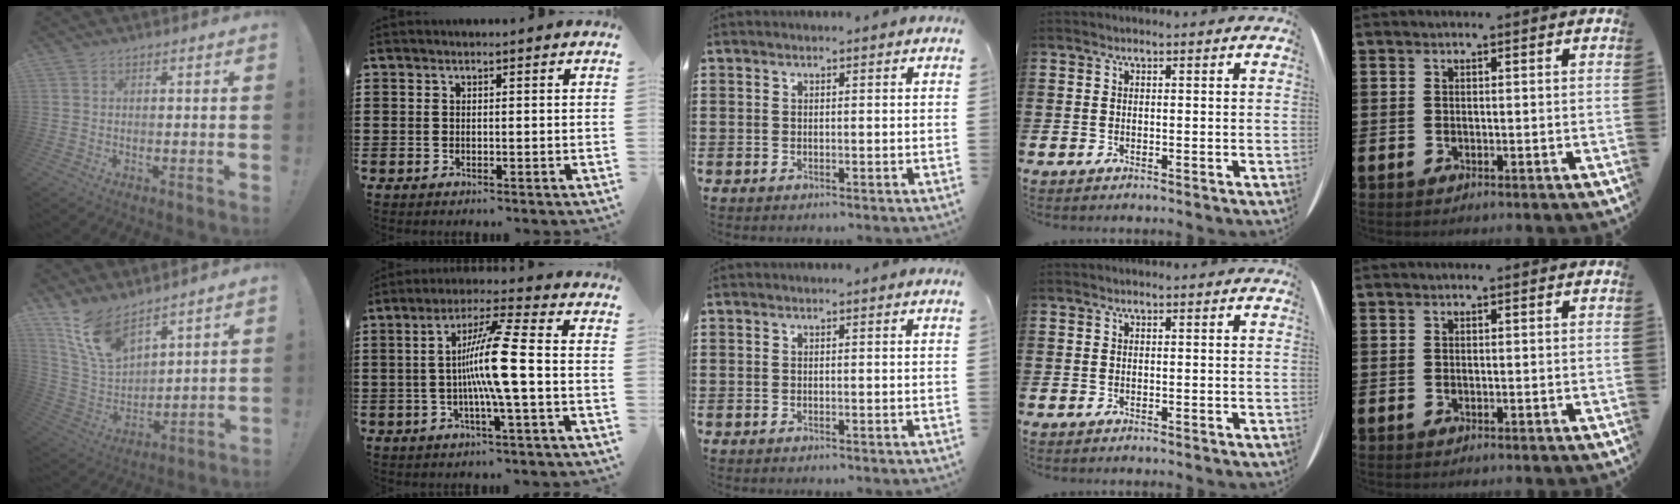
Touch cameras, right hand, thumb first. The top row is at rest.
{"thumb": {"total": 13.4, "force": [10.1, 6.1, 6.3], "torque": [-0.135, -0.064, 0.198]}, "index": {"total": 10.3, "force": [-1.1, -0.2, 10.2], "torque": [-0.201, -0.009, -0.033]}}